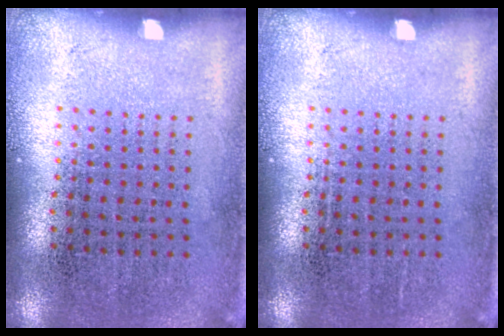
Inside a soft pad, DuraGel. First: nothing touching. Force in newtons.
{"total": 0.0}